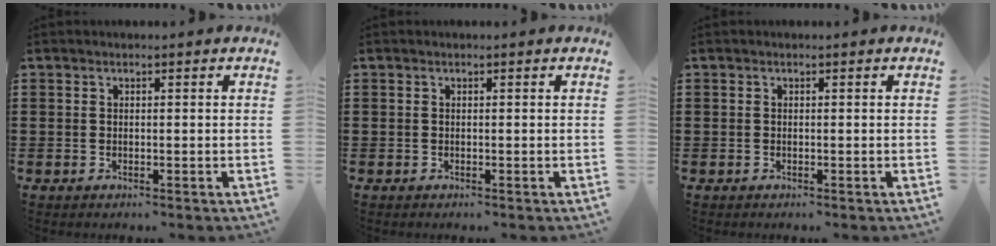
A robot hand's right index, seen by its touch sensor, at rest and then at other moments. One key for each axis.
{"total": 0.0}
{"total": 0.0}